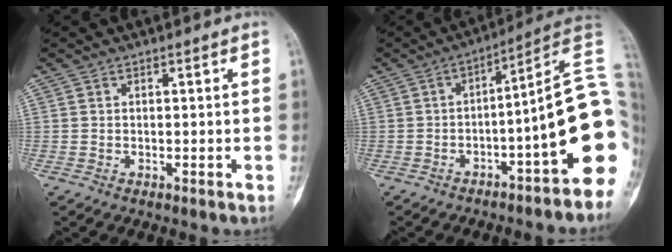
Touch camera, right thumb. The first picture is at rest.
{"total": 17.3, "force": [-3.1, 3.0, 16.7], "torque": [-0.180, 0.035, -0.043]}